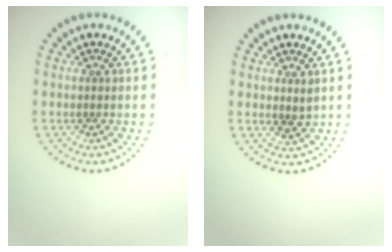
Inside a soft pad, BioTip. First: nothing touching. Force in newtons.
{"total": 1.1, "press": 1.1, "slide": 0.3}